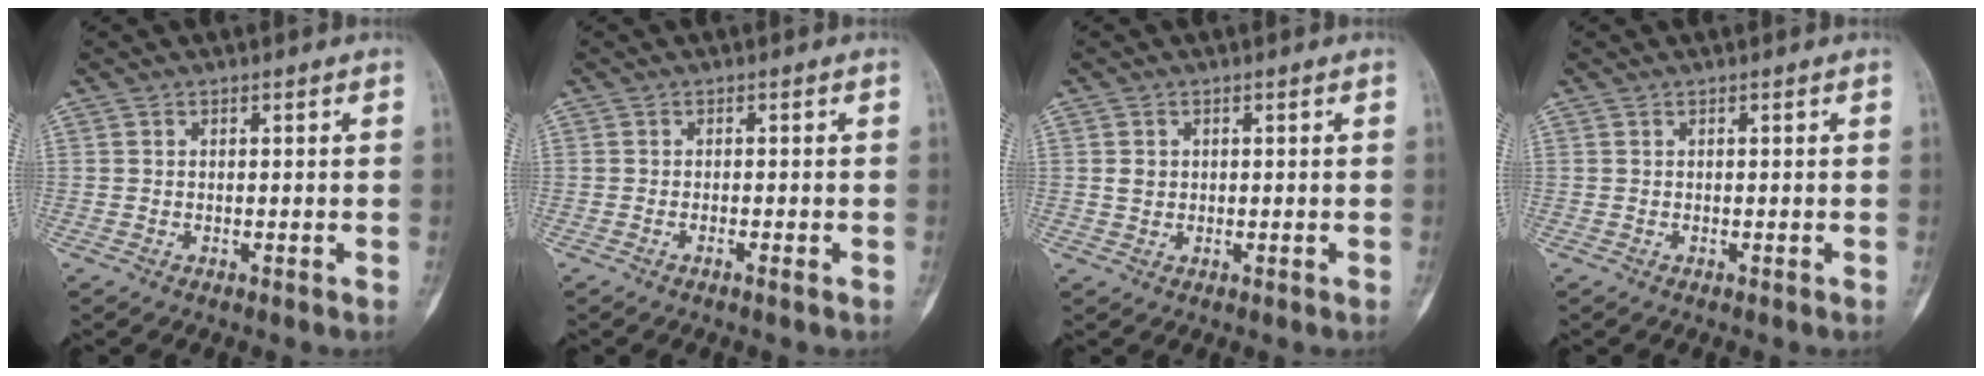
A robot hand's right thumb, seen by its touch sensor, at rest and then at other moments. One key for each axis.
{"total": 0.9, "fx": -0.6, "fy": 0.0, "fz": 0.7, "tx": -0.016, "ty": 0.004, "tz": -0.010}
{"total": 1.8, "fx": 0.3, "fy": 1.5, "fz": 0.9, "tx": -0.007, "ty": 0.000, "tz": 0.008}
{"total": 0.0}